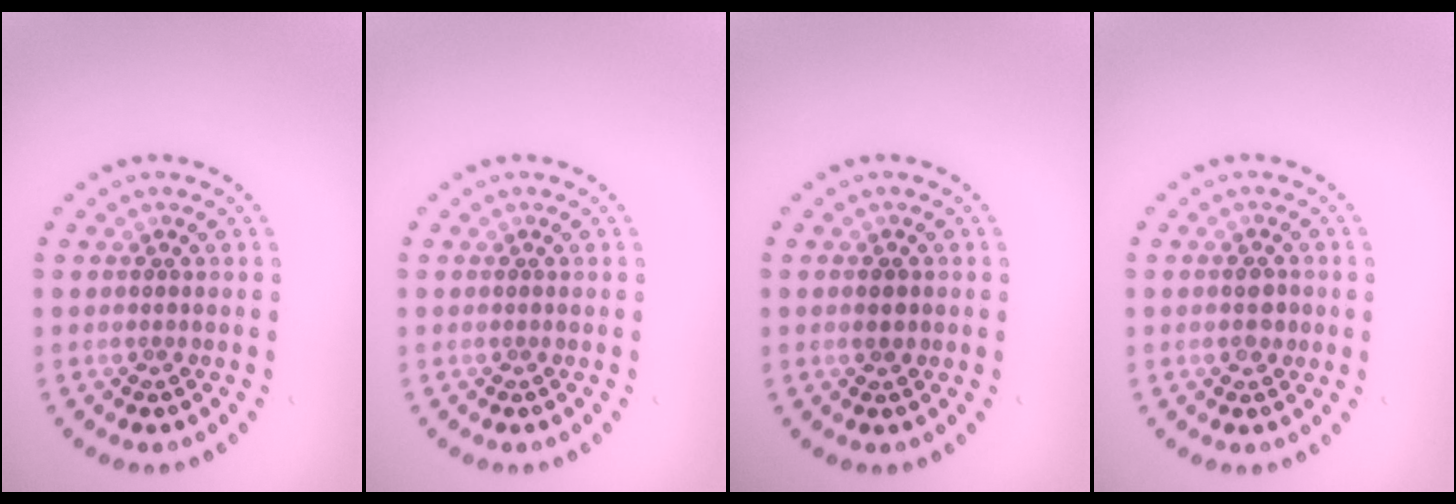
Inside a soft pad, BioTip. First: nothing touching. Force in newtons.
{"total": 0.0}
{"total": 1.5, "press": 1.5, "slide": 0.0}
{"total": 1.5, "press": 1.5, "slide": 0.1}